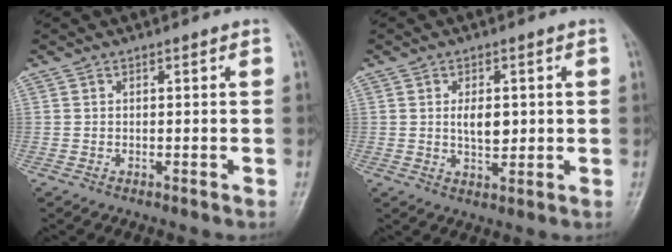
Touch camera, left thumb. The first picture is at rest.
{"total": 4.9, "force": [0.6, 2.7, 4.1], "torque": [-0.060, -0.006, 0.013]}